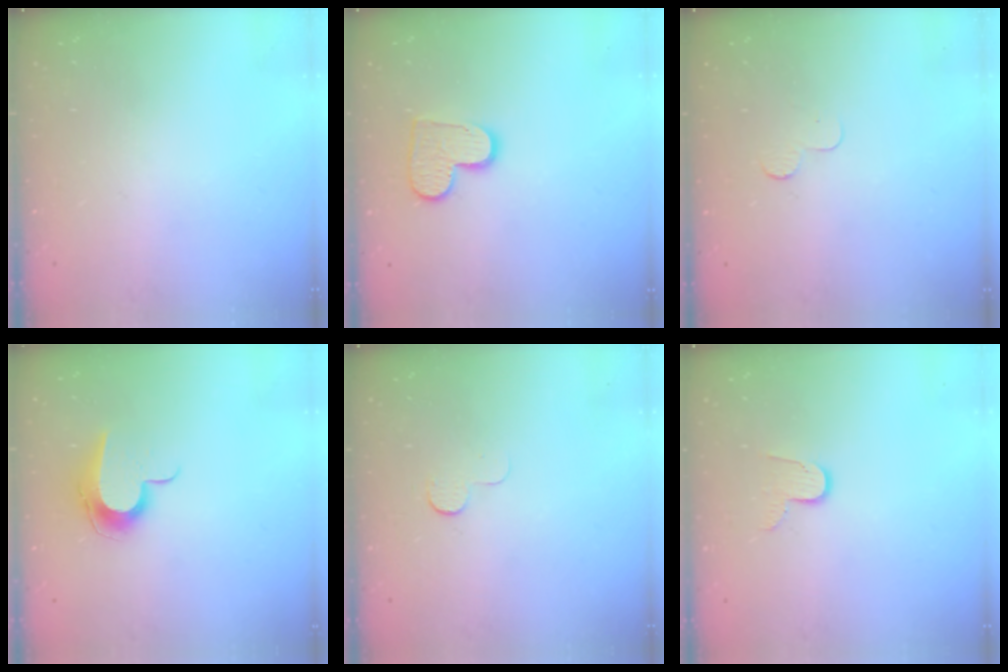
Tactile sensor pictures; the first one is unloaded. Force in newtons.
{"total": 9.9, "press": 9.9, "slide": 0.3}
{"total": 2.3, "press": 2.3, "slide": 0.2}
{"total": 10.1, "press": 10.1, "slide": 0.6}
{"total": 3.9, "press": 3.9, "slide": 0.4}
{"total": 7.2, "press": 7.2, "slide": 0.6}